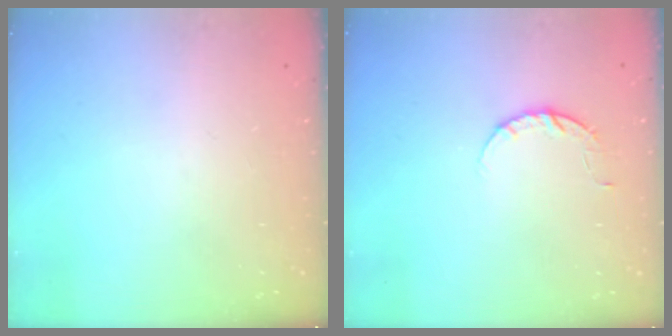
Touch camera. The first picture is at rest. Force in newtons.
{"total": 4.5, "press": 4.5, "slide": 0.5}